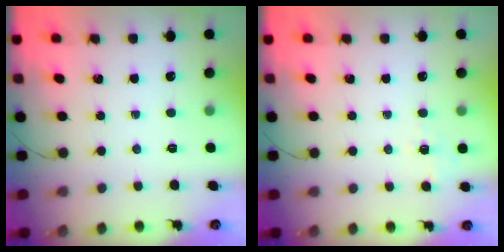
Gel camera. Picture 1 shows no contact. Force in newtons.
{"total": 1.9, "press": 0.8, "slide": 1.7}